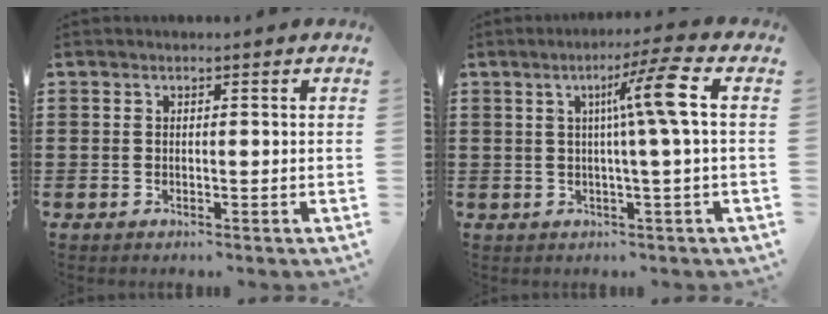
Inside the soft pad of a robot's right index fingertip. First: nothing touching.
{"total": 7.4, "force": [1.3, -1.1, 7.2], "torque": [-0.124, -0.008, 0.006]}